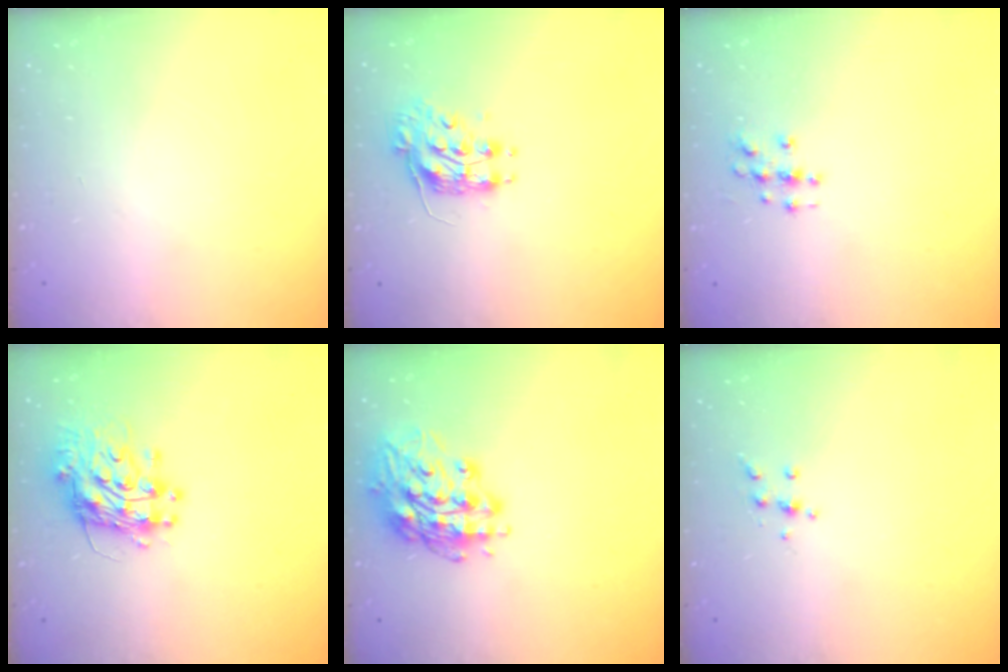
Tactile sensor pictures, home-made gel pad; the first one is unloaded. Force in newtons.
{"total": 8.7, "press": 8.7, "slide": 0.4}
{"total": 3.0, "press": 3.0, "slide": 0.3}
{"total": 11.7, "press": 11.6, "slide": 1.2}
{"total": 15.3, "press": 15.3, "slide": 0.8}
{"total": 4.1, "press": 4.0, "slide": 1.0}